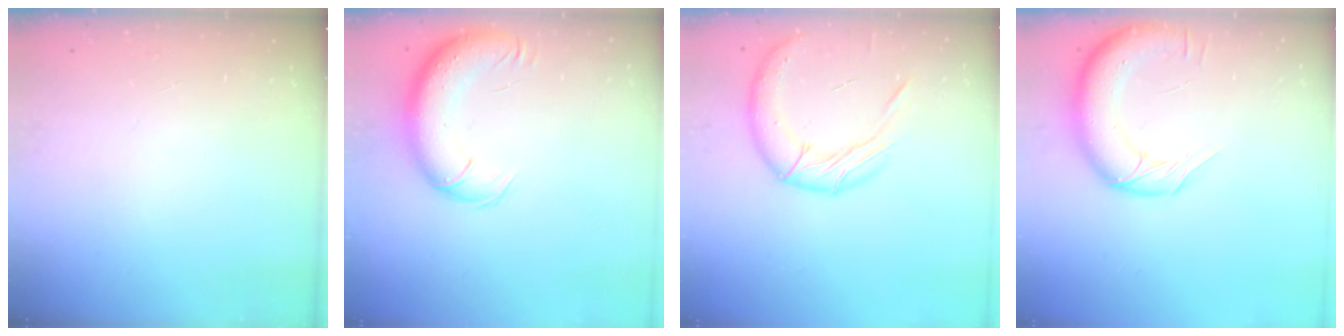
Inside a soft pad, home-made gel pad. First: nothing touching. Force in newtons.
{"total": 13.8, "press": 13.2, "slide": 4.1}
{"total": 16.1, "press": 15.9, "slide": 2.5}
{"total": 13.9, "press": 13.4, "slide": 3.7}